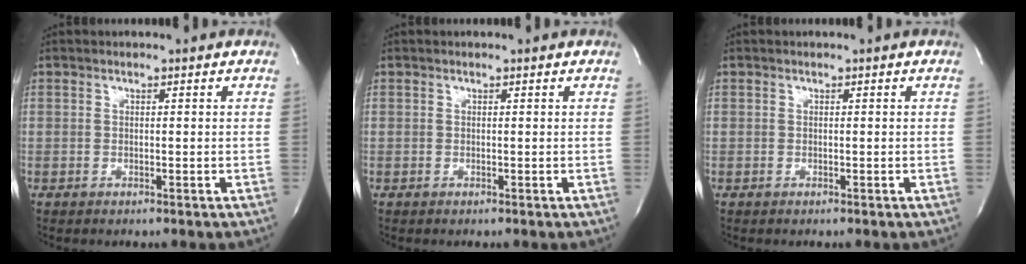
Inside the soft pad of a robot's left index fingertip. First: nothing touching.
{"total": 0.0}
{"total": 0.0}